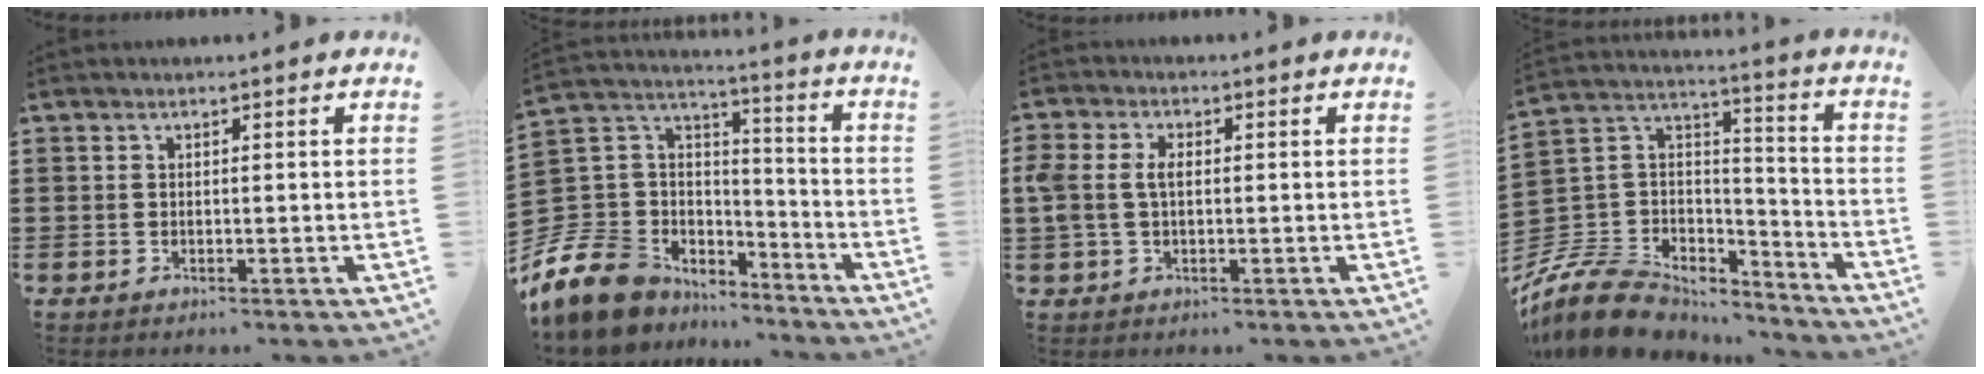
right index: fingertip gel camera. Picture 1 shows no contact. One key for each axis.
{"total": 12.2, "fx": -7.7, "fy": 8.6, "fz": 4.0, "tx": -0.145, "ty": 0.005, "tz": -0.148}
{"total": 3.8, "fx": 0.3, "fy": 2.3, "fz": 3.0, "tx": -0.077, "ty": 0.005, "tz": -0.002}
{"total": 11.4, "fx": -9.1, "fy": 5.9, "fz": 3.5, "tx": -0.106, "ty": 0.015, "tz": -0.180}